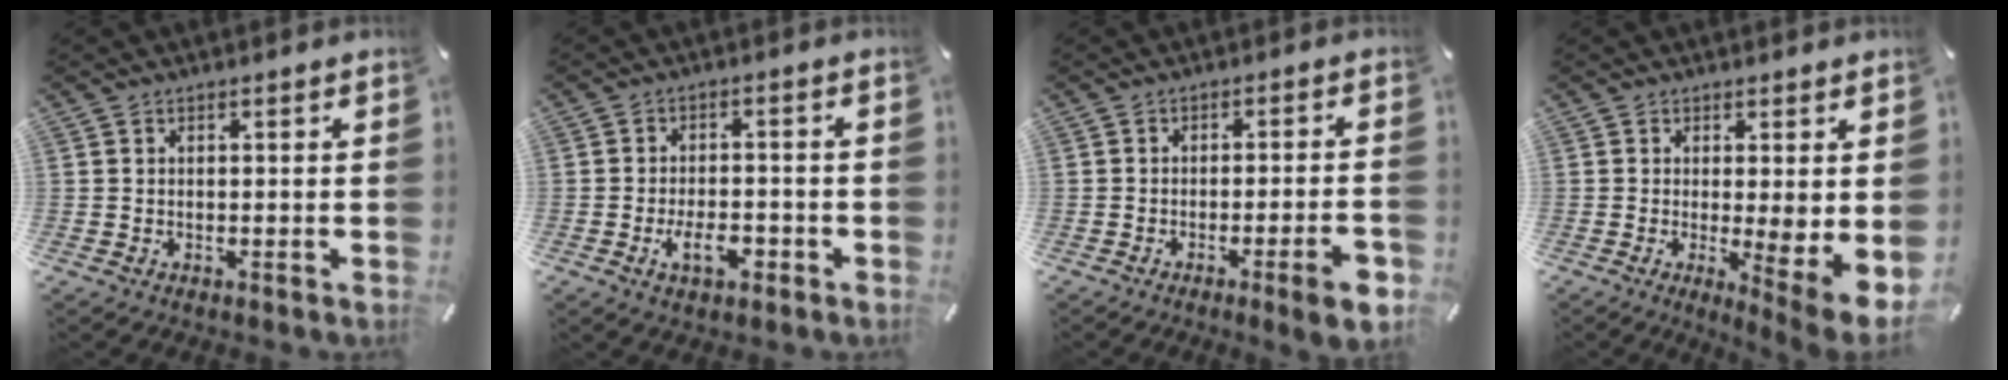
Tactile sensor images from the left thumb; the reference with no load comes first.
{"total": 6.9, "force": [-2.9, 3.8, 5.0], "torque": [-0.088, 0.007, -0.054]}
{"total": 7.8, "force": [-3.7, 1.0, 6.8], "torque": [-0.103, 0.005, -0.060]}
{"total": 6.5, "force": [-0.1, 0.7, 6.5], "torque": [-0.086, -0.031, 0.000]}